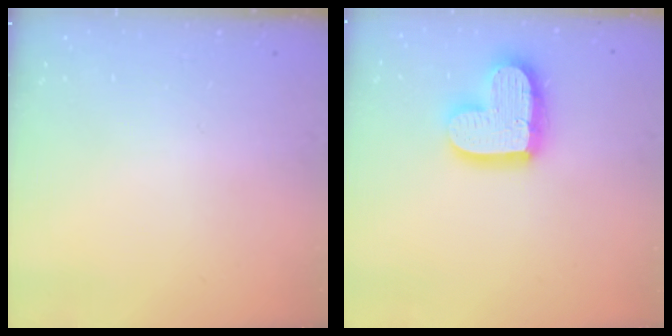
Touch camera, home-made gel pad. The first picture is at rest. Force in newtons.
{"total": 15.6, "press": 15.5, "slide": 1.3}